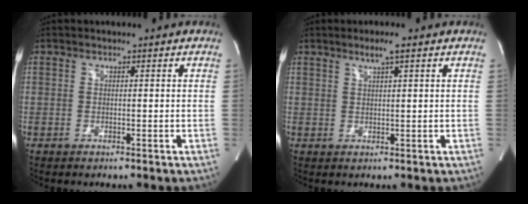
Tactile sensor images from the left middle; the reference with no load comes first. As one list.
[{"total": 2.4, "force": [1.5, -0.1, 1.9], "torque": [-0.039, 0.000, 0.029]}]